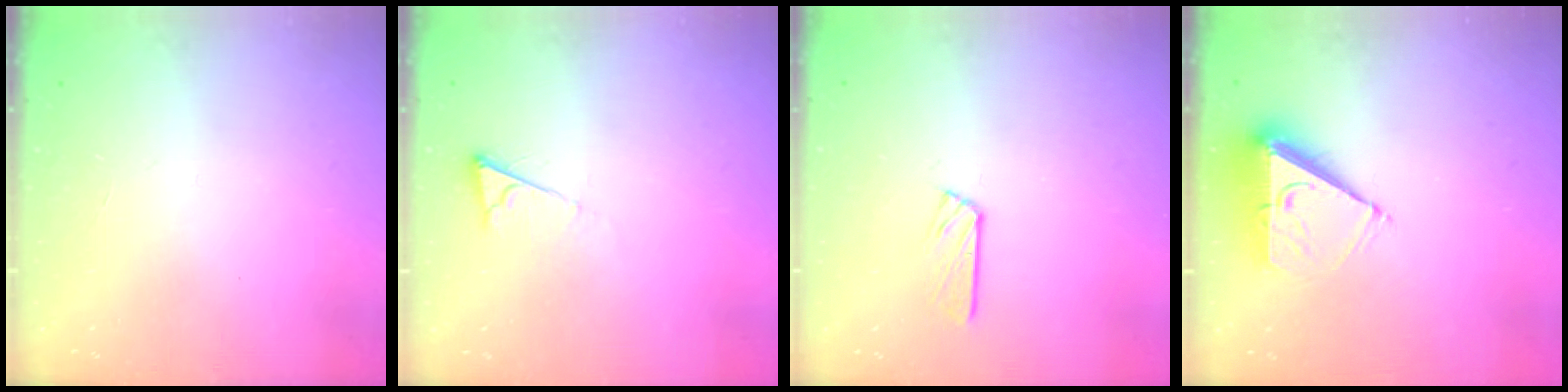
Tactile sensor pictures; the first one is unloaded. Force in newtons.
{"total": 4.2, "press": 4.2, "slide": 0.4}
{"total": 3.7, "press": 3.7, "slide": 0.4}
{"total": 6.9, "press": 6.7, "slide": 1.2}